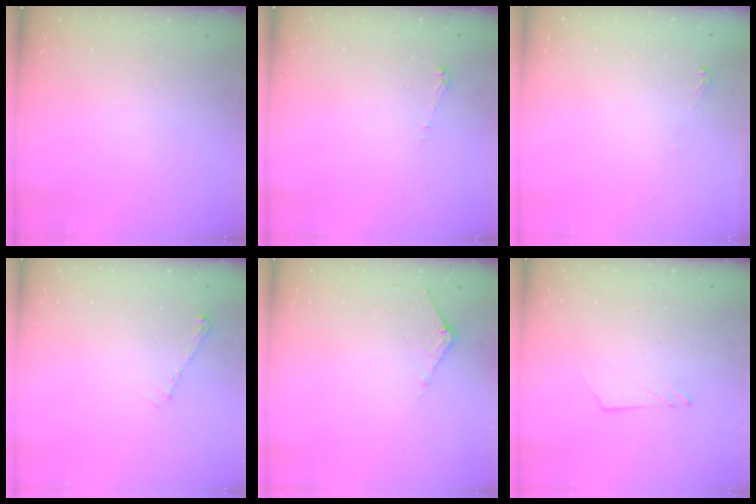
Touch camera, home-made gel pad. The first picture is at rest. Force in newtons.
{"total": 3.9, "press": 3.9, "slide": 0.3}
{"total": 2.5, "press": 2.5, "slide": 0.3}
{"total": 5.3, "press": 5.2, "slide": 0.8}
{"total": 5.7, "press": 5.7, "slide": 0.6}
{"total": 1.2, "press": 1.2, "slide": 0.1}